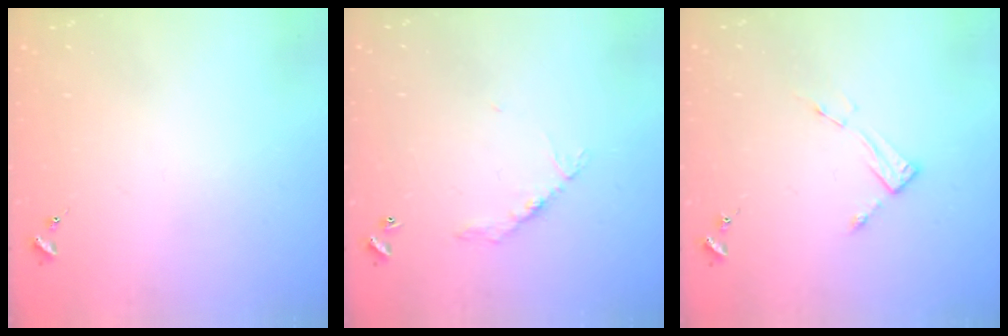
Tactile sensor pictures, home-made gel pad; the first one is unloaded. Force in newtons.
{"total": 6.4, "press": 6.4, "slide": 0.4}
{"total": 4.4, "press": 4.4, "slide": 0.2}